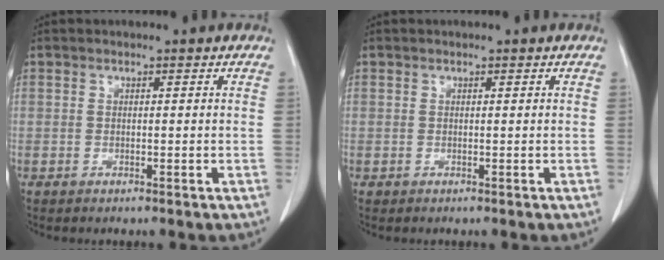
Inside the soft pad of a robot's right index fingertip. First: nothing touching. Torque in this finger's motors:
{"motor_torque": [-0.08, 0.09, -0.11, -0.06]}